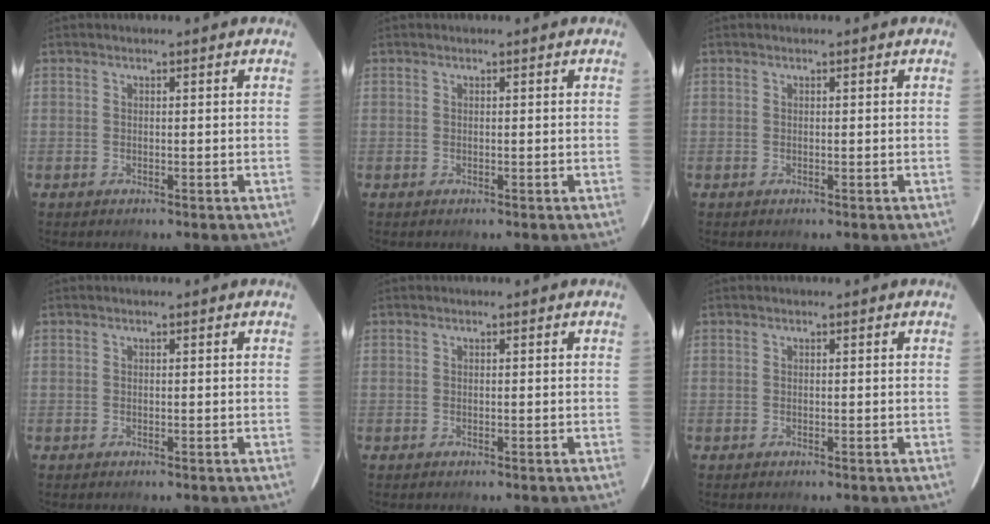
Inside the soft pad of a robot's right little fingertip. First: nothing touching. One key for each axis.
{"total": 0.0}
{"total": 0.0}
{"total": 0.0}
{"total": 0.0}
{"total": 0.0}